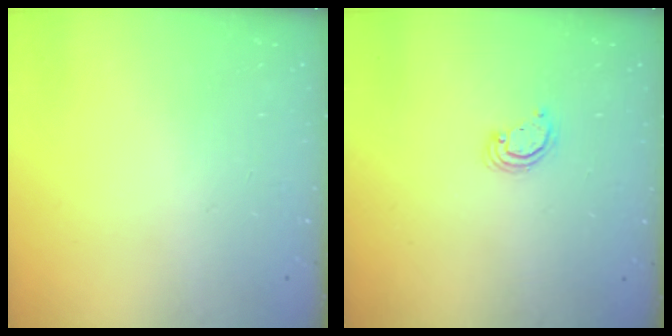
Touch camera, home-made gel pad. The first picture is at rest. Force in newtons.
{"total": 2.5, "press": 2.5, "slide": 0.2}